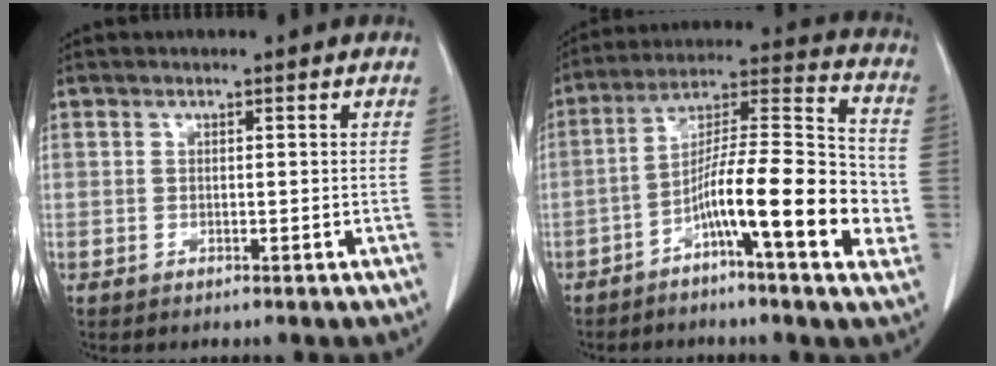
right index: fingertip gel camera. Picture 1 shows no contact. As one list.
[{"total": 16.4, "force": [-5.0, 2.0, 15.5], "torque": [-0.248, 0.015, -0.084]}]